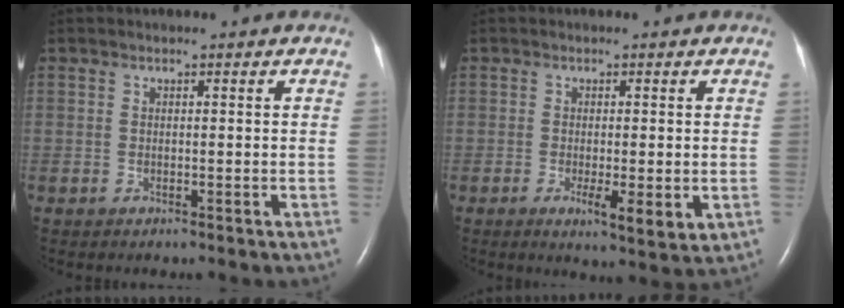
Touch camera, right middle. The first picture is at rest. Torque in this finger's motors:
{"motor_torque": [0.66, -0.31, 0.08, 0.04]}